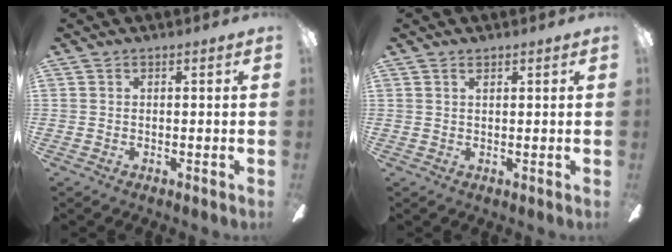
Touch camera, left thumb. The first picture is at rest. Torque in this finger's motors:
{"motor_torque": [0.31, -0.10, -0.31, 0.10, 0.05]}